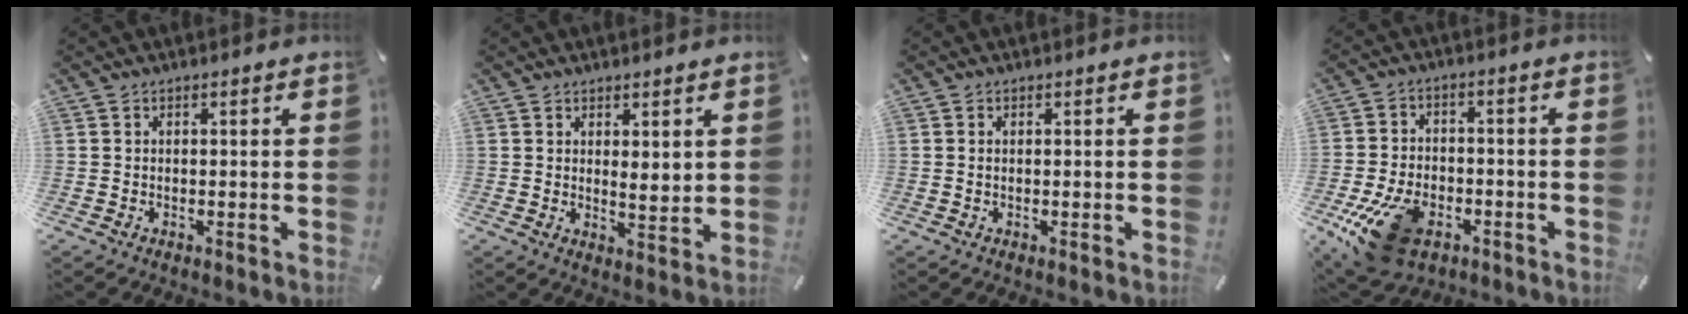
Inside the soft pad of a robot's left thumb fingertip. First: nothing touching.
{"total": 3.2, "force": [2.6, 1.3, 1.4], "torque": [-0.016, -0.017, 0.044]}
{"total": 0.6, "force": [0.1, 0.2, 0.6], "torque": [-0.013, 0.000, 0.001]}
{"total": 14.3, "force": [-6.7, 8.9, 8.9], "torque": [-0.169, 0.031, -0.112]}